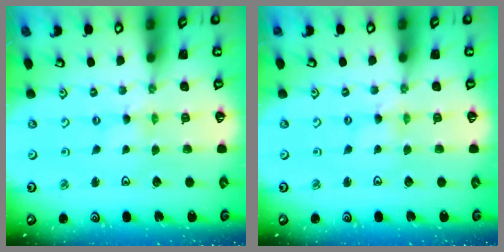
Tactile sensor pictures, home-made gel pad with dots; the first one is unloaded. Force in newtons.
{"total": 0.9, "press": 0.9, "slide": 0.2}